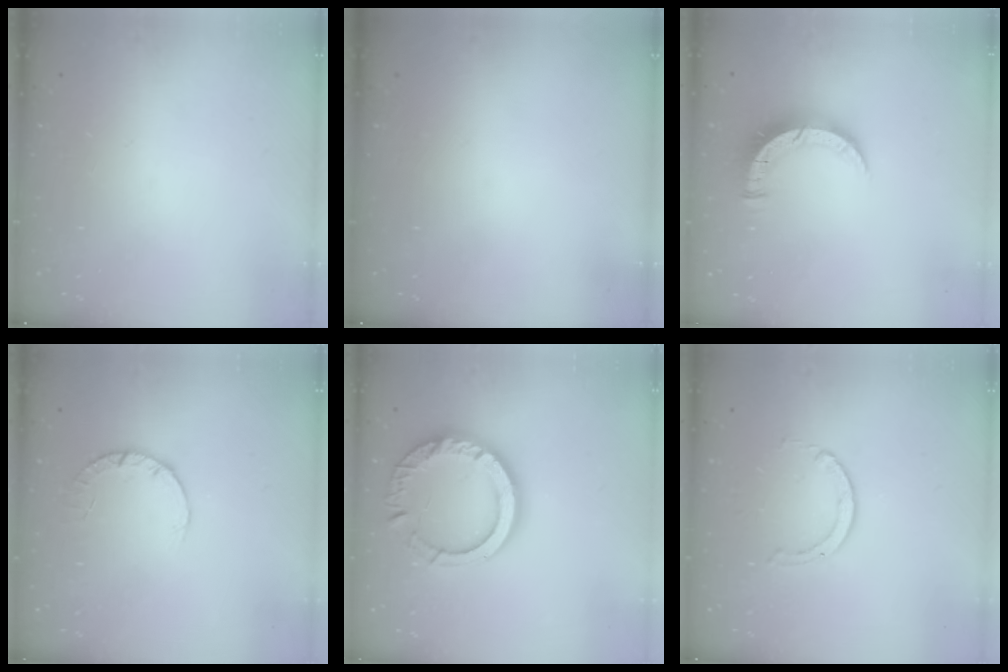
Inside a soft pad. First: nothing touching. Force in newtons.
{"total": 0.0}
{"total": 8.0, "press": 7.9, "slide": 1.0}
{"total": 2.8, "press": 2.8, "slide": 0.4}
{"total": 16.7, "press": 16.7, "slide": 1.4}
{"total": 1.5, "press": 1.5, "slide": 0.2}